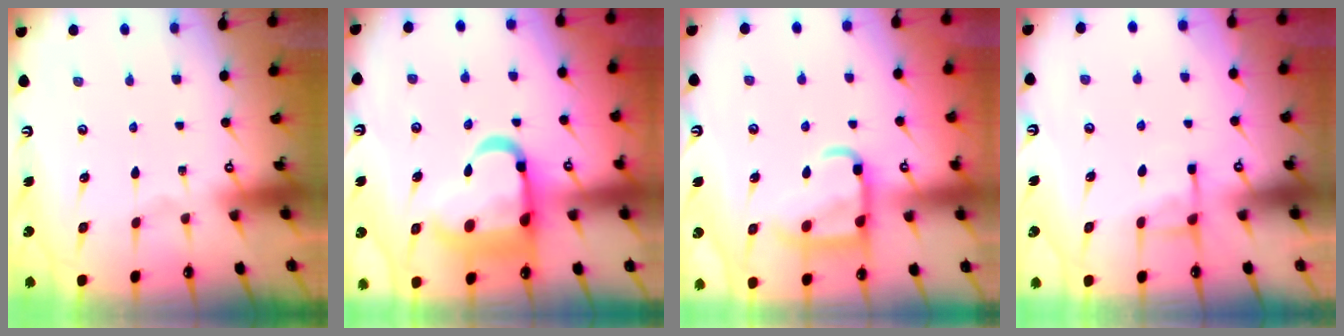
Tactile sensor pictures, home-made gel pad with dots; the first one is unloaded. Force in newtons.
{"total": 17.2, "press": 17.1, "slide": 1.9}
{"total": 13.1, "press": 13.0, "slide": 1.6}
{"total": 5.4, "press": 5.4, "slide": 0.2}